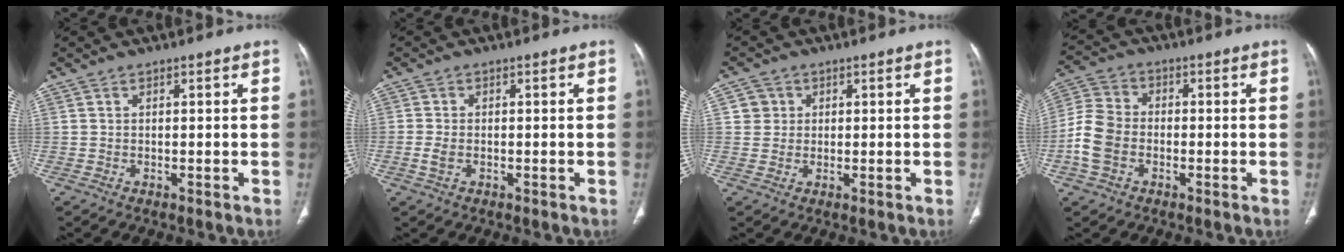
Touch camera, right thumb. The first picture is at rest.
{"total": 2.2, "force": [-0.6, 1.5, 1.6], "torque": [-0.038, 0.003, -0.012]}
{"total": 3.1, "force": [0.8, 3.0, 0.3], "torque": [0.020, 0.004, 0.013]}
{"total": 8.7, "force": [-2.2, 6.5, 5.2], "torque": [-0.109, 0.021, -0.050]}